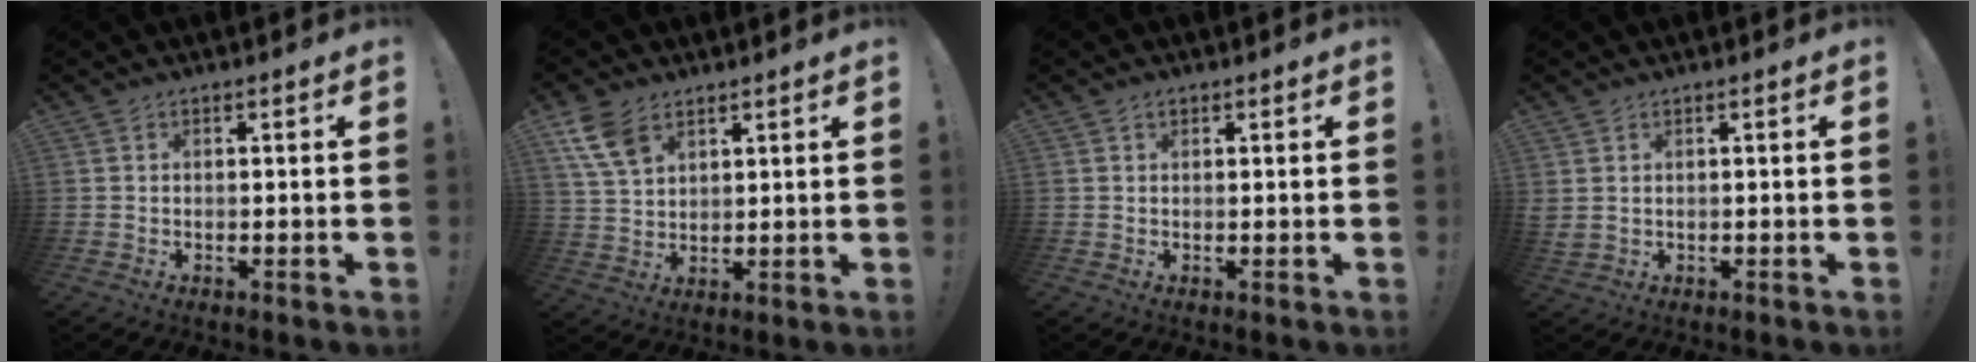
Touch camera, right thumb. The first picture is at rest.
{"total": 9.2, "force": [5.5, 5.3, 5.1], "torque": [-0.102, -0.018, 0.109]}
{"total": 0.8, "force": [0.5, 0.6, 0.2], "torque": [-0.004, 0.001, 0.010]}
{"total": 1.8, "force": [1.1, 0.6, 1.4], "torque": [-0.028, 0.000, 0.021]}